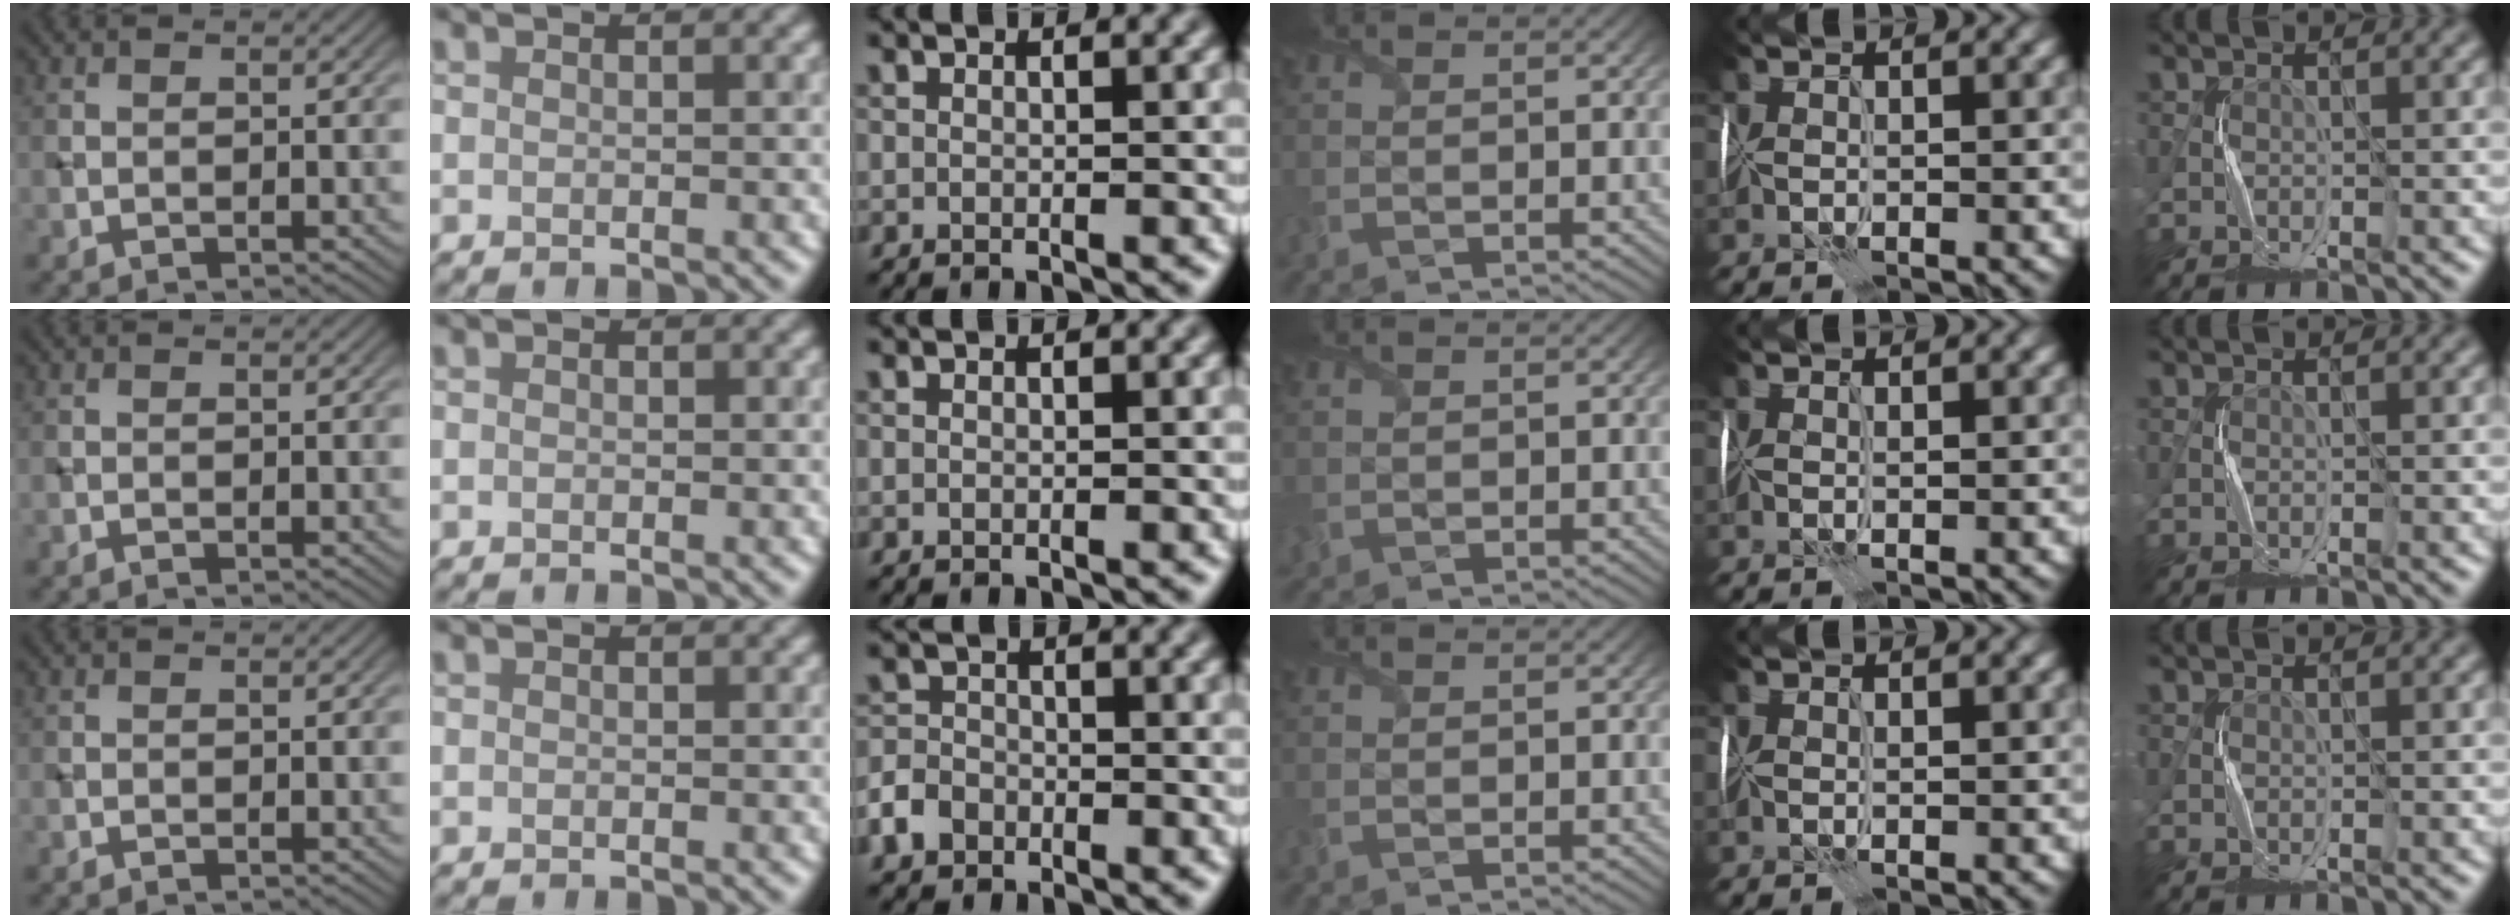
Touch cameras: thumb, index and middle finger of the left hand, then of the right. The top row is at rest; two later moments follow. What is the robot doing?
{"motion": "fold", "object": "tissue"}